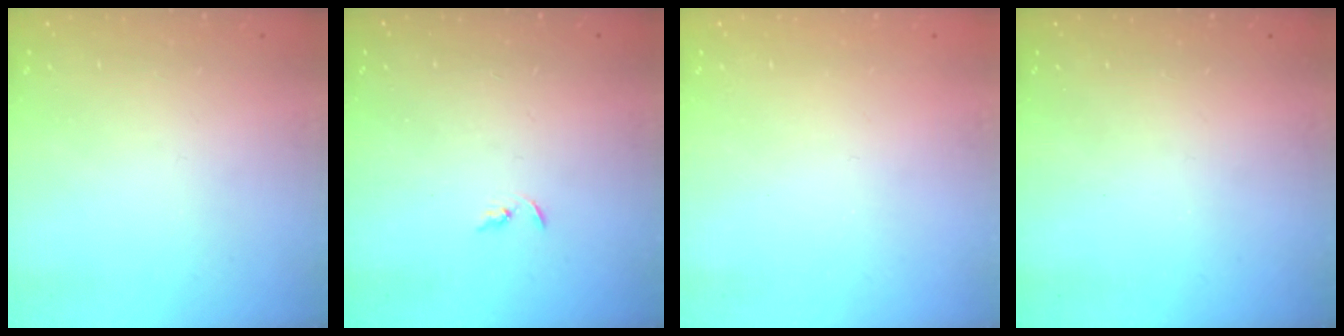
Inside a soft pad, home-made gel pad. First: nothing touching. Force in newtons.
{"total": 2.4, "press": 2.3, "slide": 0.2}
{"total": 0.0}
{"total": 0.0}